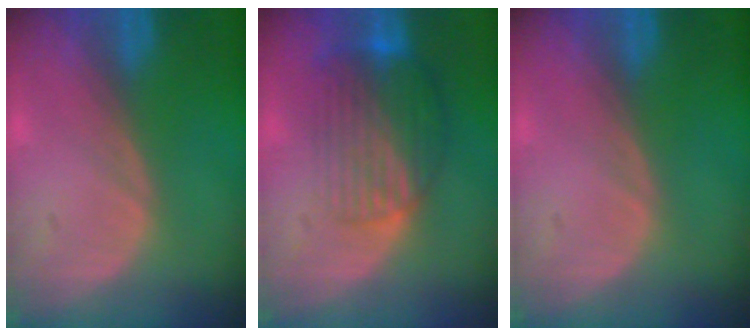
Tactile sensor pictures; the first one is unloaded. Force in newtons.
{"total": 8.3, "press": 7.2, "slide": 4.3}
{"total": 0.0}